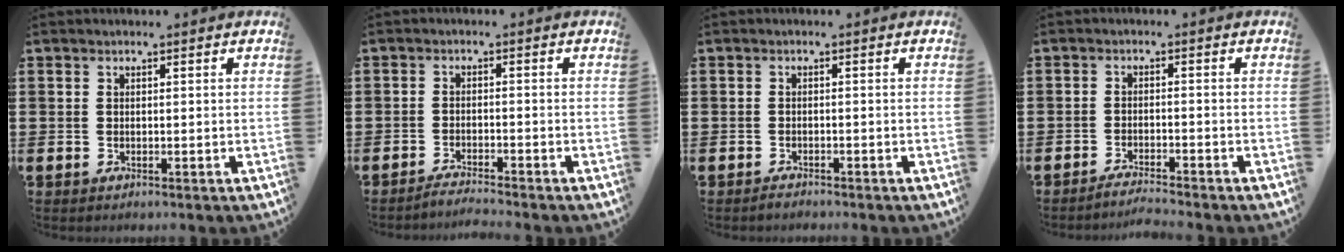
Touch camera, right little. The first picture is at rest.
{"total": 1.8, "force": [-1.8, -0.2, 0.4], "torque": [-0.007, 0.004, -0.035]}
{"total": 0.8, "force": [-0.8, 0.1, 0.1], "torque": [-0.005, -0.003, -0.016]}
{"total": 2.0, "force": [-2.0, -0.2, 0.5], "torque": [-0.007, 0.004, -0.039]}